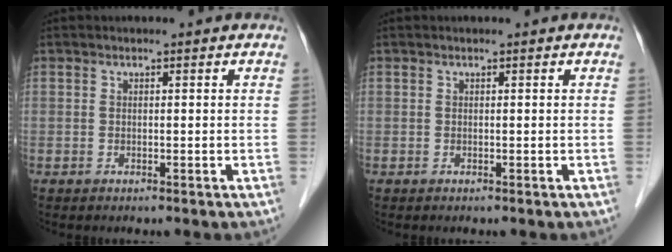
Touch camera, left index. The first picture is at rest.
{"total": 0.0}